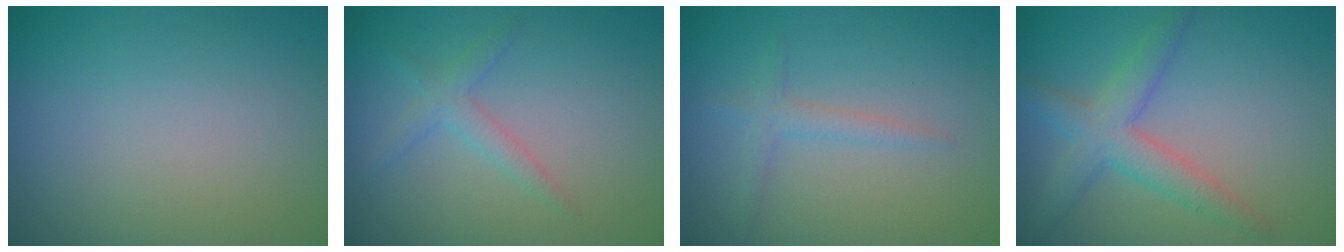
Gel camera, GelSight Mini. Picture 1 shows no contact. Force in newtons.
{"total": 1.9, "press": 1.9, "slide": 0.1}
{"total": 1.6, "press": 1.6, "slide": 0.1}
{"total": 3.9, "press": 3.9, "slide": 0.2}